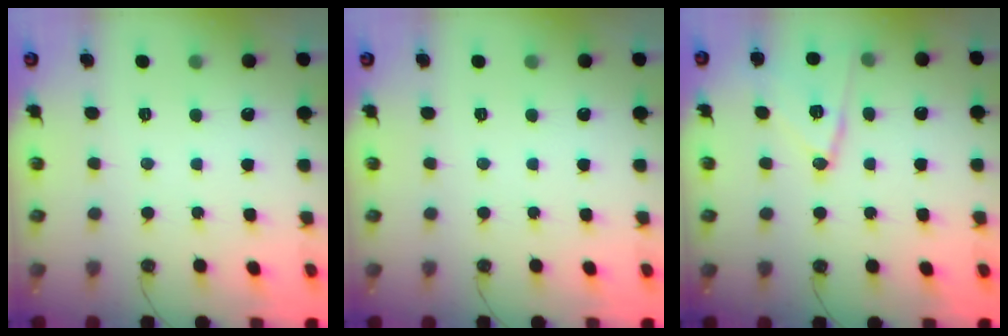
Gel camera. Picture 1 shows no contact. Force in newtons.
{"total": 0.0}
{"total": 12.2, "press": 12.0, "slide": 2.3}